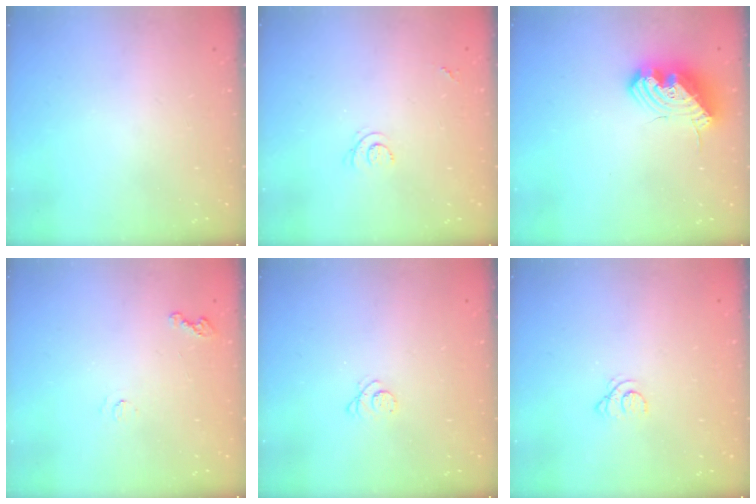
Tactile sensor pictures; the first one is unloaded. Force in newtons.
{"total": 3.7, "press": 3.6, "slide": 0.8}
{"total": 15.2, "press": 15.2, "slide": 0.3}
{"total": 3.9, "press": 3.8, "slide": 0.5}
{"total": 2.6, "press": 2.6, "slide": 0.3}
{"total": 1.6, "press": 1.6, "slide": 0.2}